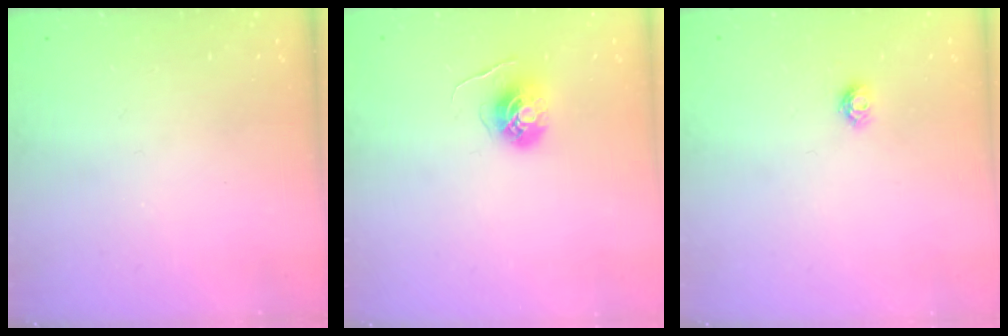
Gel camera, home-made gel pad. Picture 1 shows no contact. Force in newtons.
{"total": 5.9, "press": 5.9, "slide": 0.3}
{"total": 4.6, "press": 4.6, "slide": 0.5}